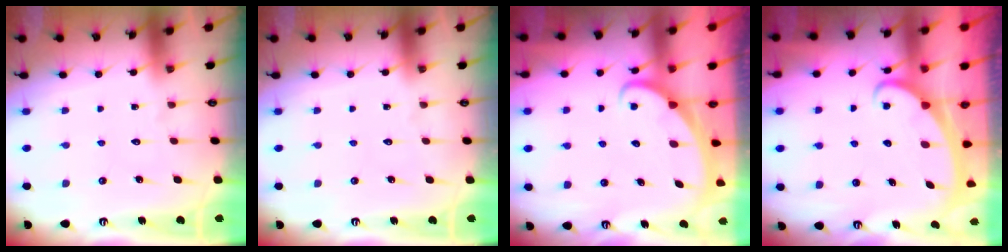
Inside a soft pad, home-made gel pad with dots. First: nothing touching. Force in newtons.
{"total": 0.0}
{"total": 2.4, "press": 2.3, "slide": 0.3}
{"total": 2.3, "press": 2.3, "slide": 0.3}